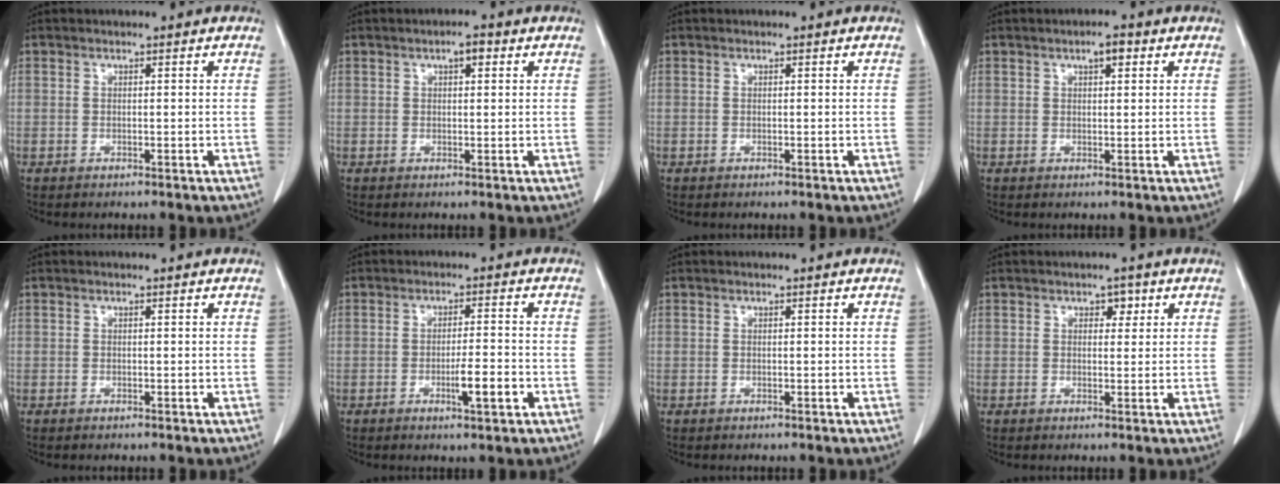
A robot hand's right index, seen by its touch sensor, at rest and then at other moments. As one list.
[{"total": 2.7, "force": [1.2, 1.1, 2.2], "torque": [-0.038, 0.008, 0.020]}, {"total": 0.0}, {"total": 3.0, "force": [1.5, 1.2, 2.3], "torque": [-0.039, 0.005, 0.024]}, {"total": 0.0}, {"total": 5.3, "force": [-1.9, 0.8, 4.9], "torque": [-0.080, -0.002, -0.026]}, {"total": 0.0}, {"total": 2.6, "force": [1.1, 1.7, 1.6], "torque": [-0.030, 0.012, 0.020]}]